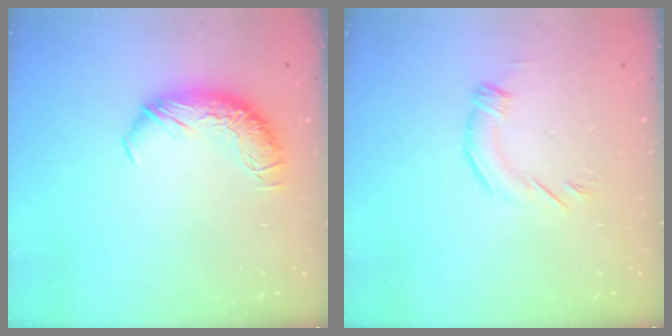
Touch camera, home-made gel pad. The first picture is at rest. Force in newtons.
{"total": 2.4, "press": 2.1, "slide": 1.0}